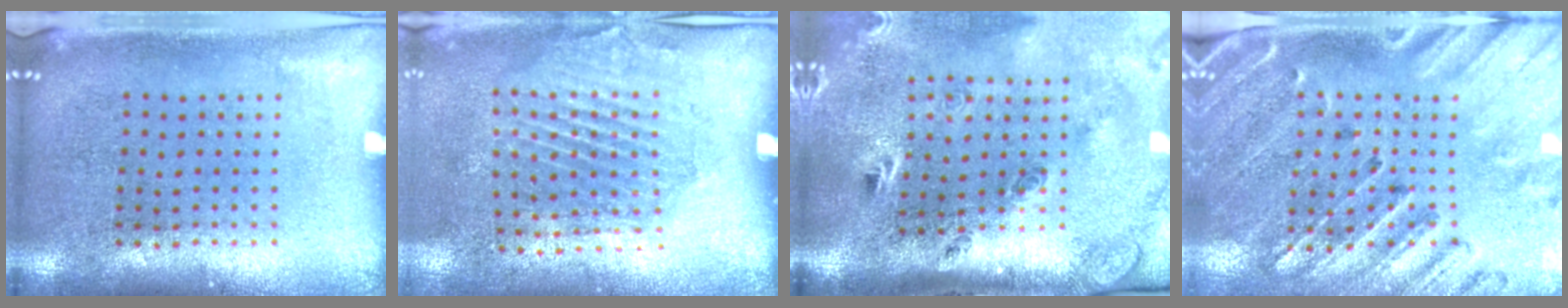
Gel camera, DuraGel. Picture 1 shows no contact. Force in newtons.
{"total": 2.0, "press": 1.2, "slide": 1.6}
{"total": 3.0, "press": 1.9, "slide": 2.2}
{"total": 2.6, "press": 2.4, "slide": 0.9}